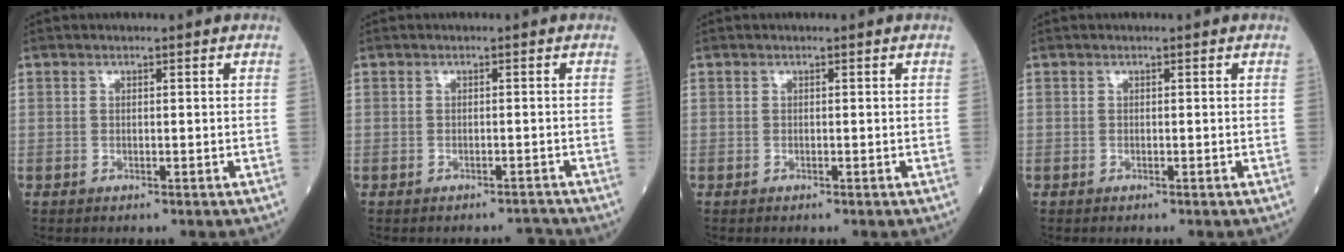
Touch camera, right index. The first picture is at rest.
{"total": 0.9, "force": [-0.9, 0.0, -0.1], "torque": [0.006, -0.004, -0.009]}
{"total": 0.0}
{"total": 0.0}